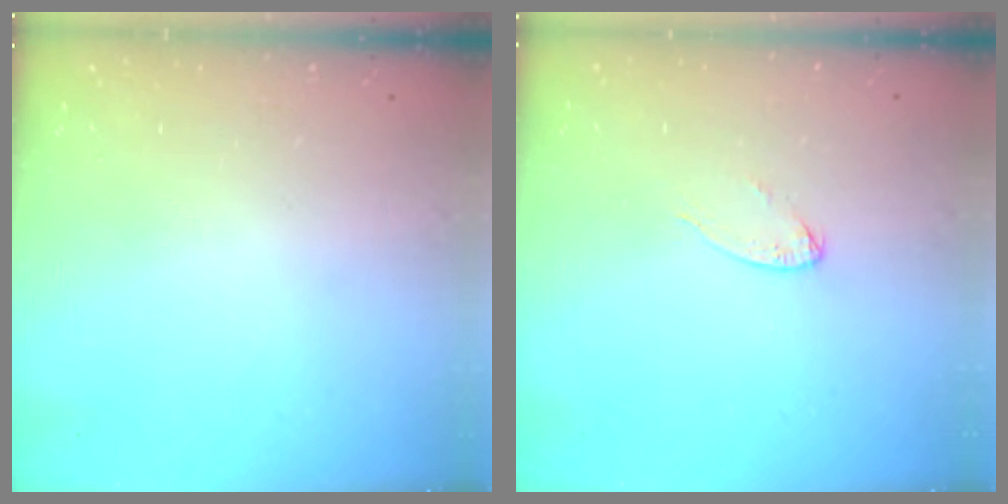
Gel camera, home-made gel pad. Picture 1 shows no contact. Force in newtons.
{"total": 3.8, "press": 3.7, "slide": 0.4}